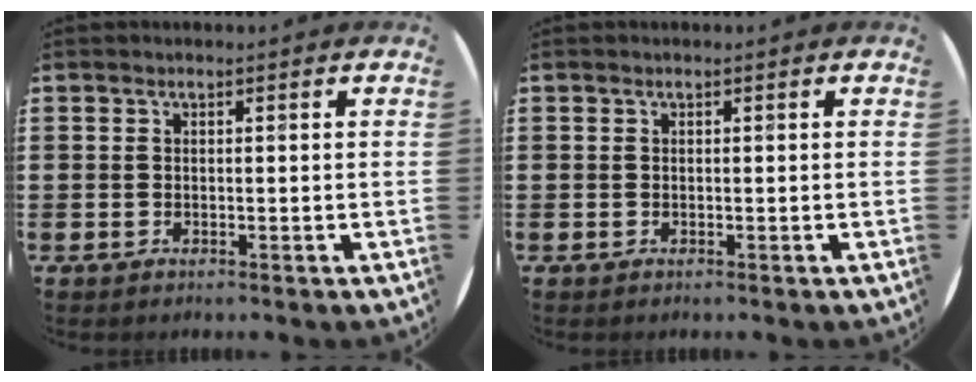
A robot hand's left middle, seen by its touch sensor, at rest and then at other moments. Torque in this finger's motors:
{"motor_torque": [0.00, 0.00, -0.02, 0.00]}